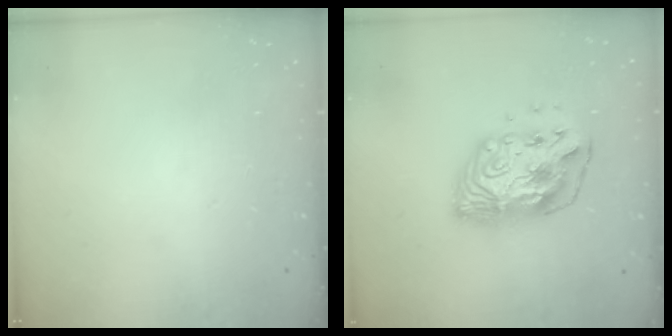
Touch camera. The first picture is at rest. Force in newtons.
{"total": 13.7, "press": 13.7, "slide": 1.0}